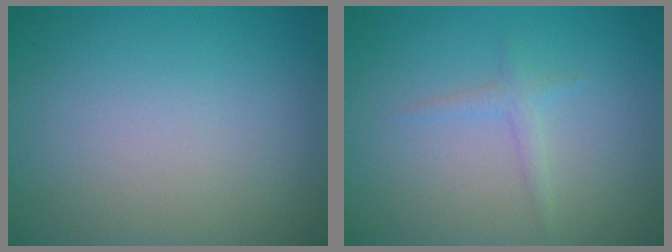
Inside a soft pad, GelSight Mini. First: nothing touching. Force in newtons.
{"total": 1.1, "press": 1.1, "slide": 0.1}